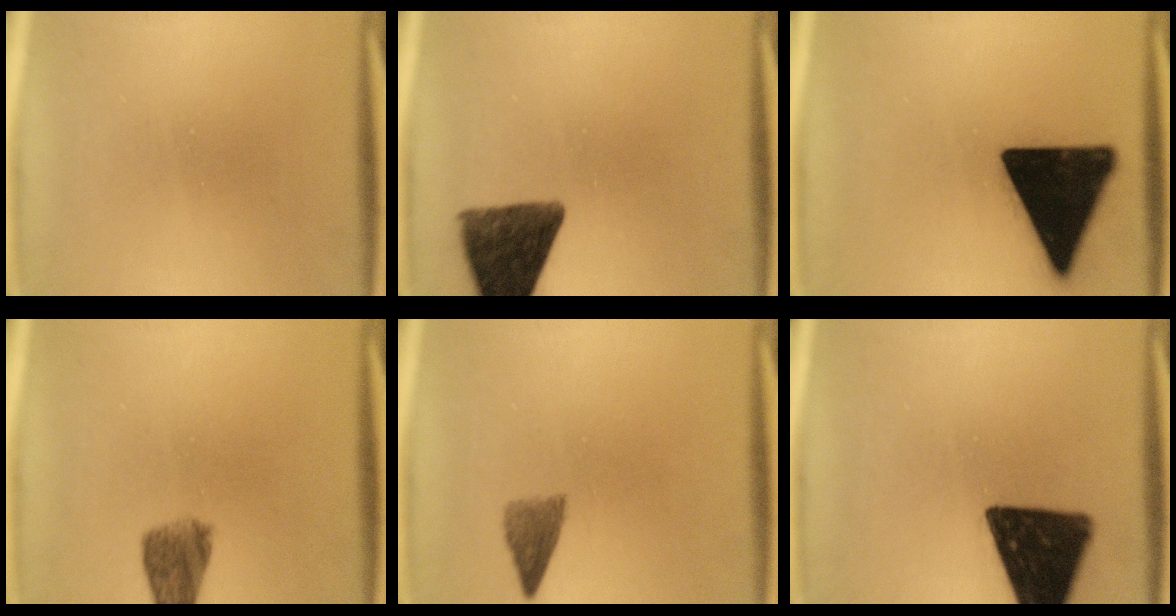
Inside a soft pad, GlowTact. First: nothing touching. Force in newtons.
{"total": 11.2}
{"total": 19.0}
{"total": 5.6}
{"total": 3.0}
{"total": 17.1}